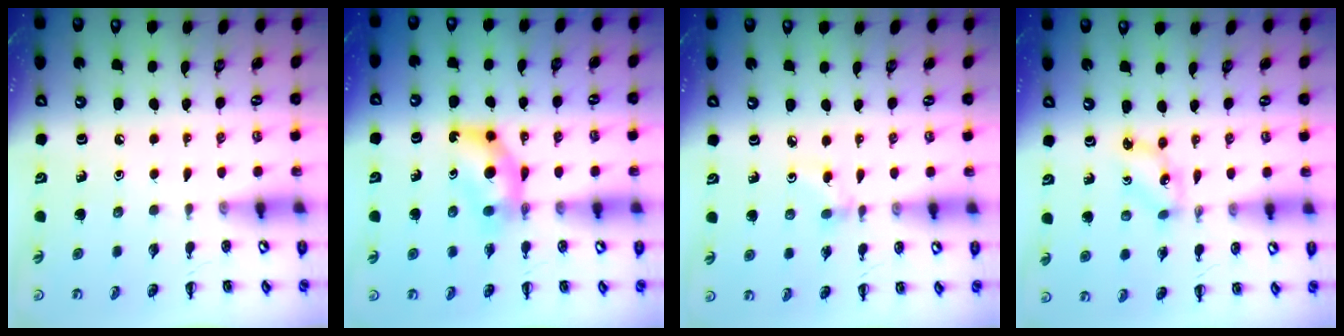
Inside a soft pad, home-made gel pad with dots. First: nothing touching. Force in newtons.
{"total": 6.2, "press": 6.1, "slide": 0.8}
{"total": 3.0, "press": 2.8, "slide": 1.2}
{"total": 2.5, "press": 2.5, "slide": 0.6}